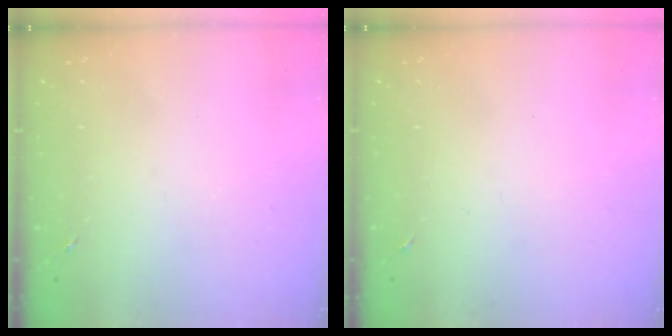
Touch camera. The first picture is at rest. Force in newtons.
{"total": 0.0}